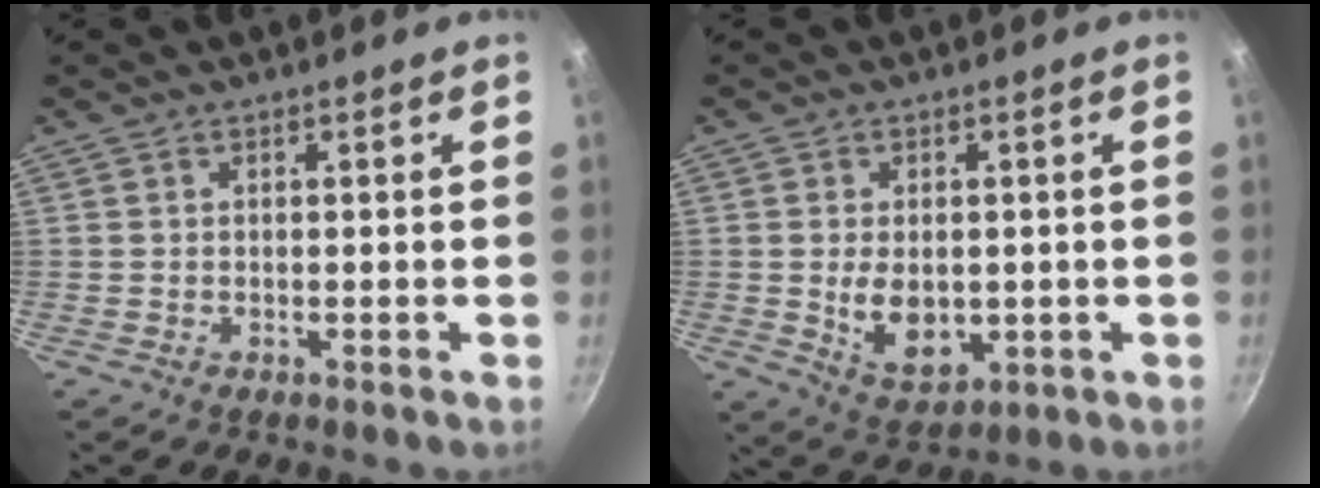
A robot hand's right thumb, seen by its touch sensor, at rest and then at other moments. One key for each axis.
{"total": 8.7, "fx": -0.5, "fy": 5.7, "fz": 6.5, "tx": -0.091, "ty": -0.011, "tz": 0.009}